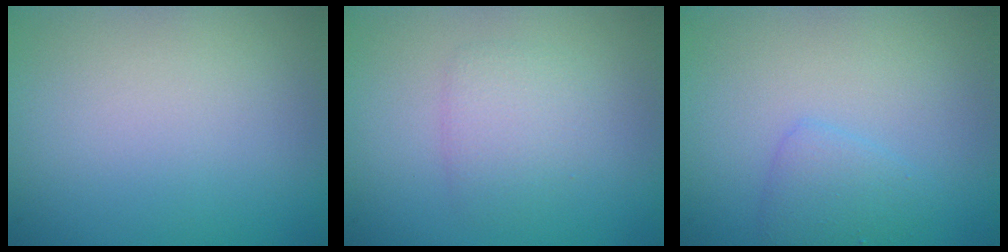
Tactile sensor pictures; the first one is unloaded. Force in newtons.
{"total": 2.0, "press": 2.0, "slide": 0.1}
{"total": 1.8, "press": 1.8, "slide": 0.1}